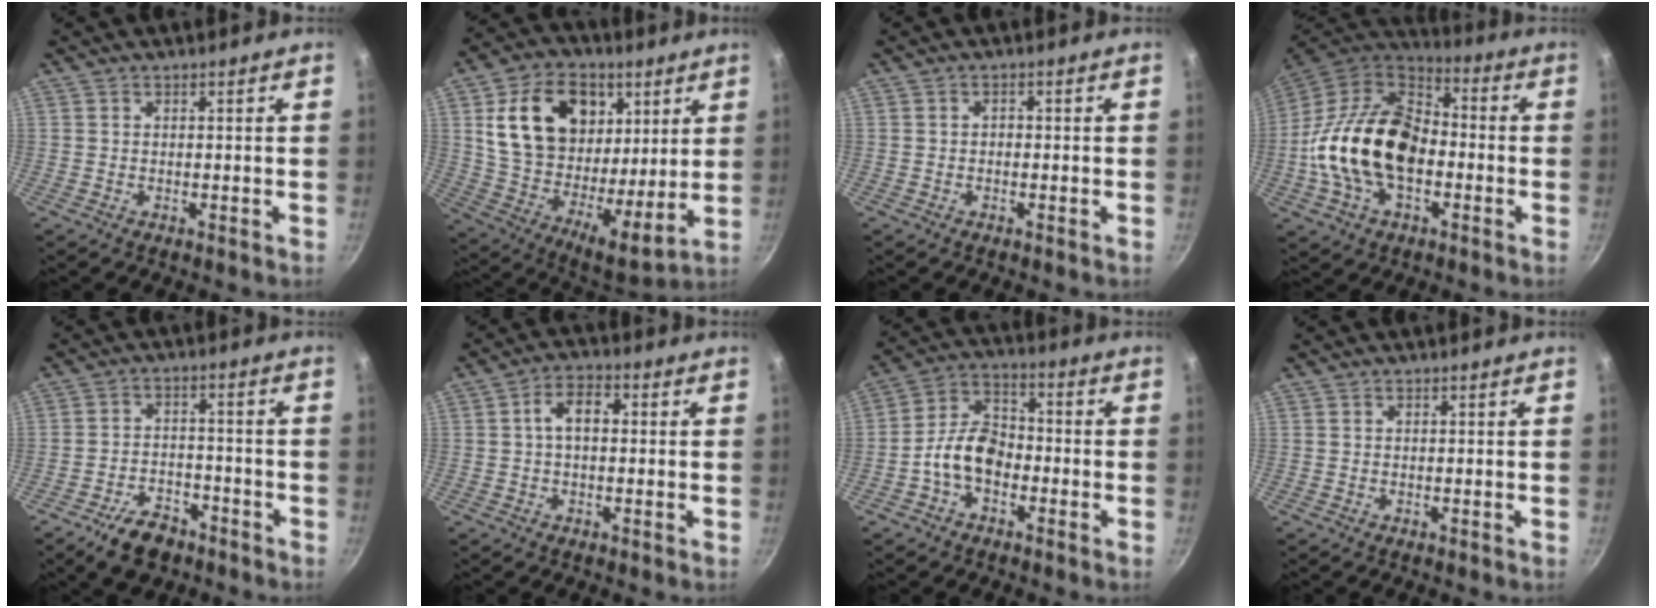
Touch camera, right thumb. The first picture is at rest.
{"total": 23.5, "force": [8.8, 15.7, 15.2], "torque": [-0.237, -0.029, 0.146]}
{"total": 1.1, "force": [-0.3, 0.8, 0.7], "torque": [-0.010, 0.005, -0.006]}
{"total": 22.4, "force": [-3.1, 14.5, 16.8], "torque": [-0.286, 0.037, -0.067]}
{"total": 8.6, "force": [-5.8, 4.7, 4.2], "torque": [-0.061, 0.045, -0.094]}
{"total": 5.8, "force": [0.5, 3.5, 4.6], "torque": [-0.069, 0.017, 0.000]}
{"total": 9.4, "force": [-3.0, 6.3, 6.4], "torque": [-0.088, 0.041, -0.070]}
{"total": 0.0}